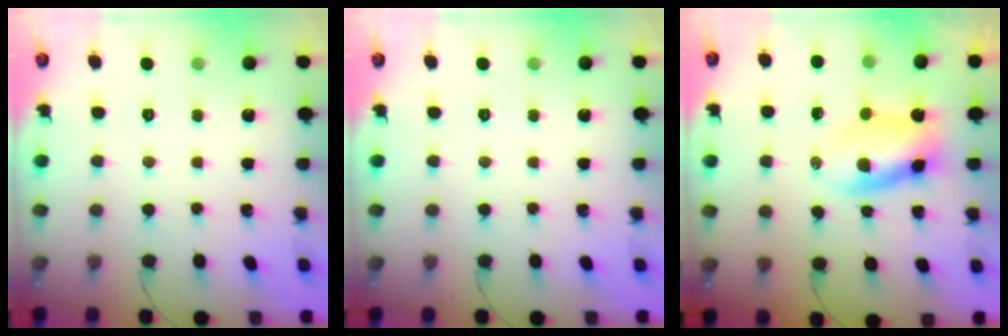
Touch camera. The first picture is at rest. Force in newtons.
{"total": 0.0}
{"total": 5.0, "press": 4.9, "slide": 1.1}